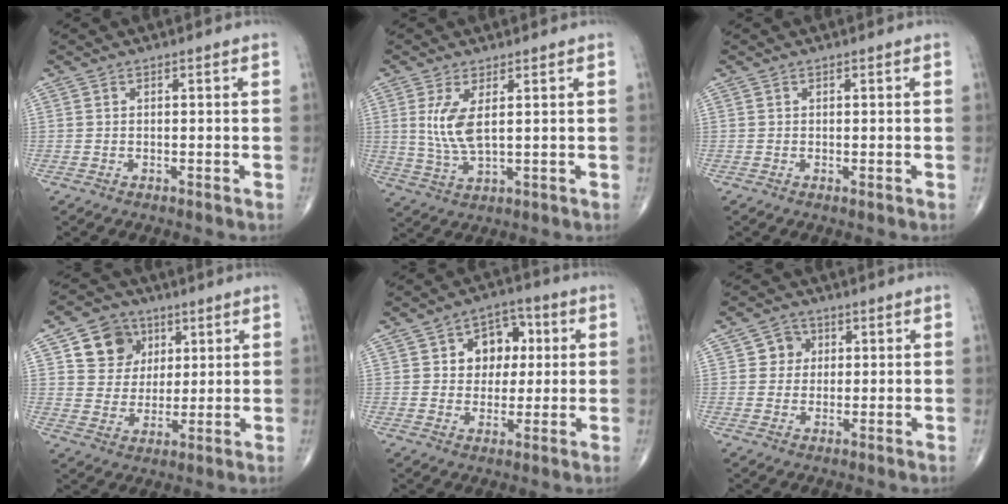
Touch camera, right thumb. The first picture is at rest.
{"total": 6.6, "force": [1.6, 2.3, 6.0], "torque": [-0.135, -0.017, 0.041]}
{"total": 0.0}
{"total": 10.2, "force": [4.3, 8.6, 3.4], "torque": [-0.021, -0.013, 0.075]}
{"total": 9.5, "force": [2.1, 7.3, 5.7], "torque": [-0.031, 0.007, 0.028]}
{"total": 4.0, "force": [1.1, 3.8, 0.8], "torque": [0.014, 0.003, 0.010]}